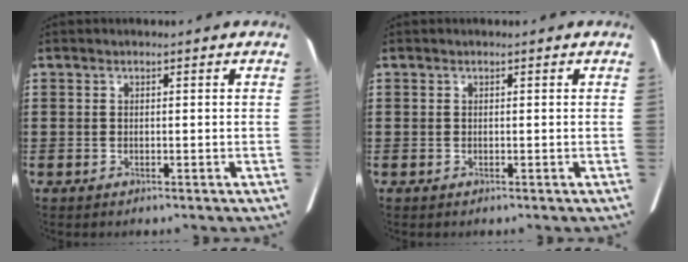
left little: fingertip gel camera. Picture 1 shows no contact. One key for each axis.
{"total": 0.0}